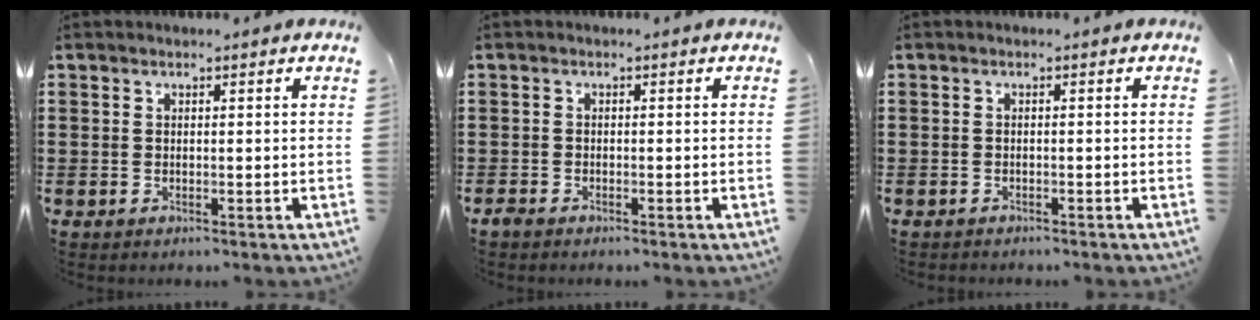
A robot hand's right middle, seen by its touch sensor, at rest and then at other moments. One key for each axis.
{"total": 1.0, "fx": -0.8, "fy": 0.3, "fz": 0.4, "tx": -0.017, "ty": -0.005, "tz": -0.019}
{"total": 0.8, "fx": -0.8, "fy": 0.1, "fz": -0.1, "tx": -0.001, "ty": 0.000, "tz": -0.016}